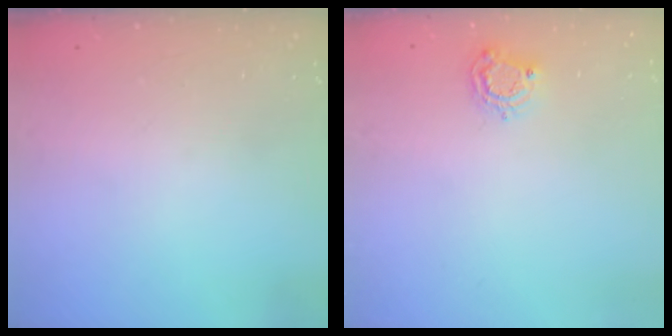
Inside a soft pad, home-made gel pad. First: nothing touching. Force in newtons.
{"total": 5.8, "press": 5.8, "slide": 0.5}